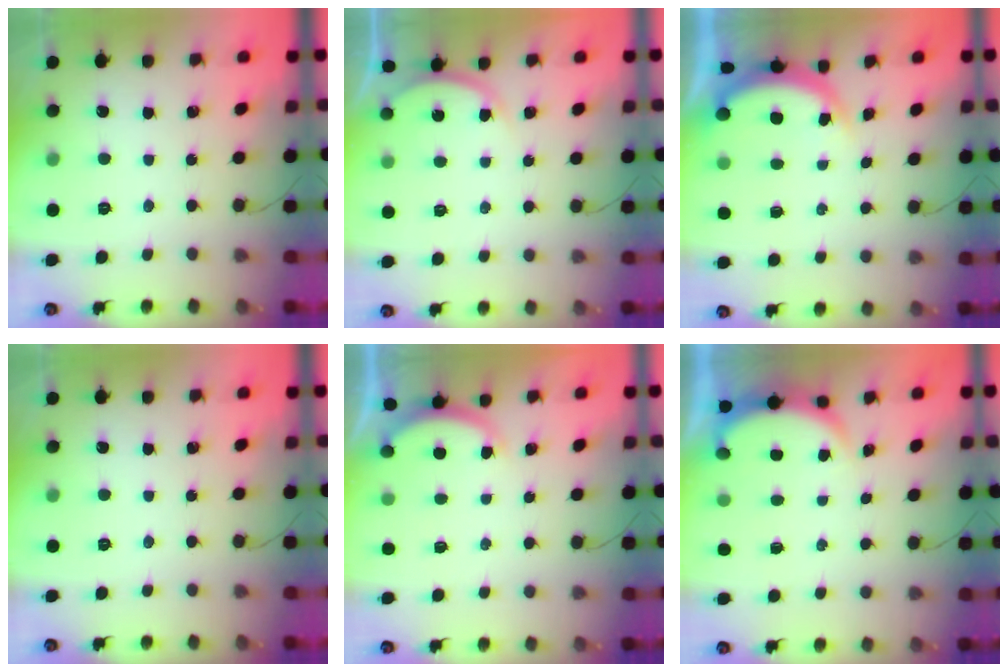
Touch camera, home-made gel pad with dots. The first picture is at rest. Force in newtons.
{"total": 3.3, "press": 3.3, "slide": 0.4}
{"total": 4.7, "press": 4.7, "slide": 0.3}
{"total": 0.0}
{"total": 1.3, "press": 1.2, "slide": 0.5}
{"total": 2.8, "press": 2.7, "slide": 0.6}